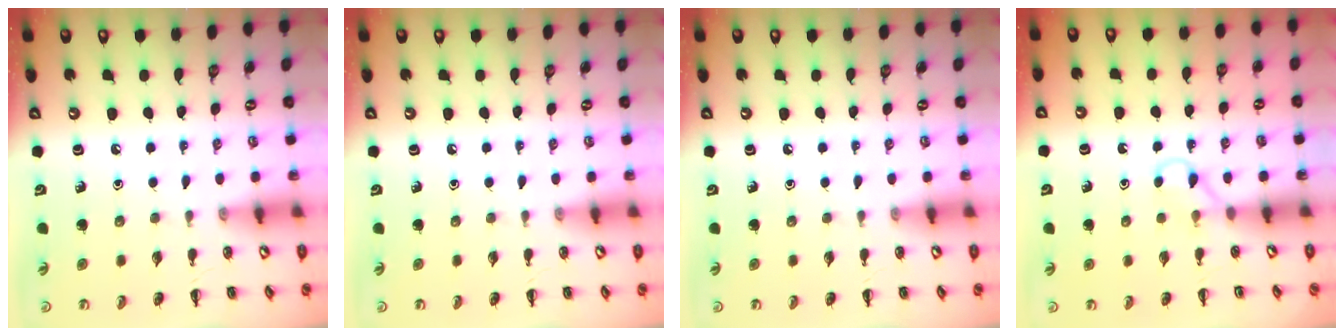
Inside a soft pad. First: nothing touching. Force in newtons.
{"total": 0.0}
{"total": 0.0}
{"total": 2.9, "press": 2.8, "slide": 1.0}